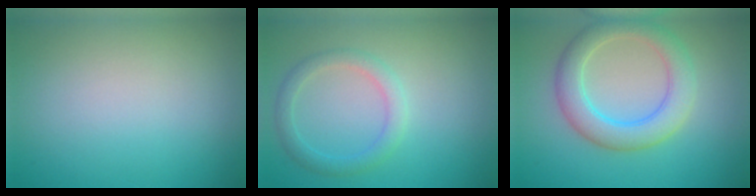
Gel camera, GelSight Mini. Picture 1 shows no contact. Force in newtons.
{"total": 2.3, "press": 2.3, "slide": 0.0}
{"total": 4.9, "press": 4.9, "slide": 0.1}